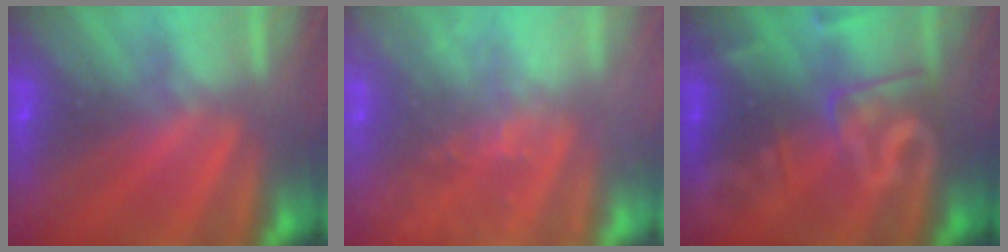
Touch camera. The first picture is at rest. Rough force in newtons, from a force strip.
{"total": 7.0}
{"total": 2.9}